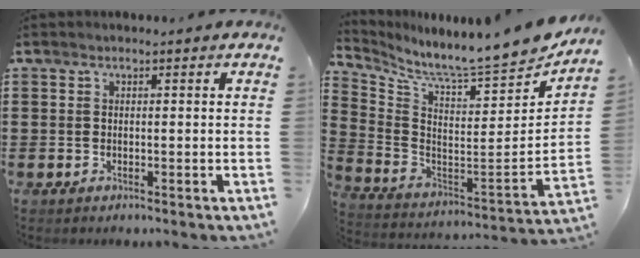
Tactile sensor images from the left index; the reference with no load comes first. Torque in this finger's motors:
{"motor_torque": [2.14, 0.00, 0.16, 0.09]}